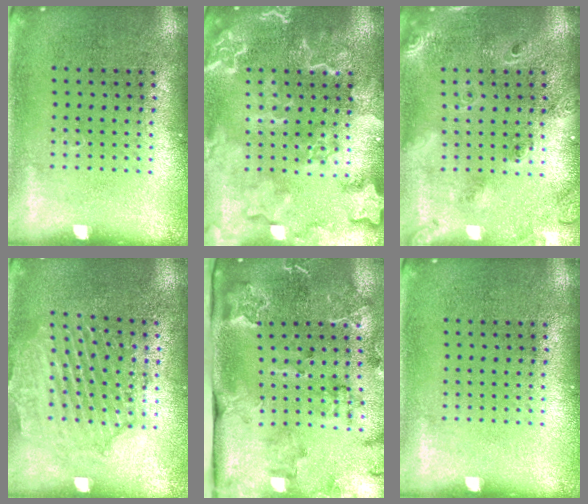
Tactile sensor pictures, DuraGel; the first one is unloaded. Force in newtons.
{"total": 3.3, "press": 3.3, "slide": 0.4}
{"total": 1.9, "press": 1.7, "slide": 0.8}
{"total": 1.9, "press": 1.9, "slide": 0.4}
{"total": 2.5, "press": 2.3, "slide": 0.9}
{"total": 0.0}